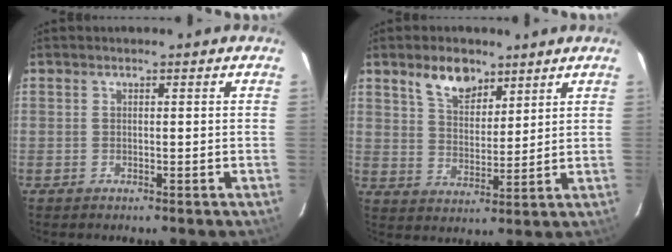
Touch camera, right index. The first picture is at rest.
{"total": 7.9, "force": [5.3, 4.1, 4.1], "torque": [-0.068, 0.009, 0.100]}